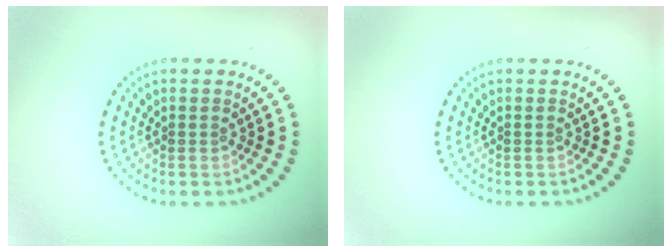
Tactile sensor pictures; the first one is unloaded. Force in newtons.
{"total": 0.0}